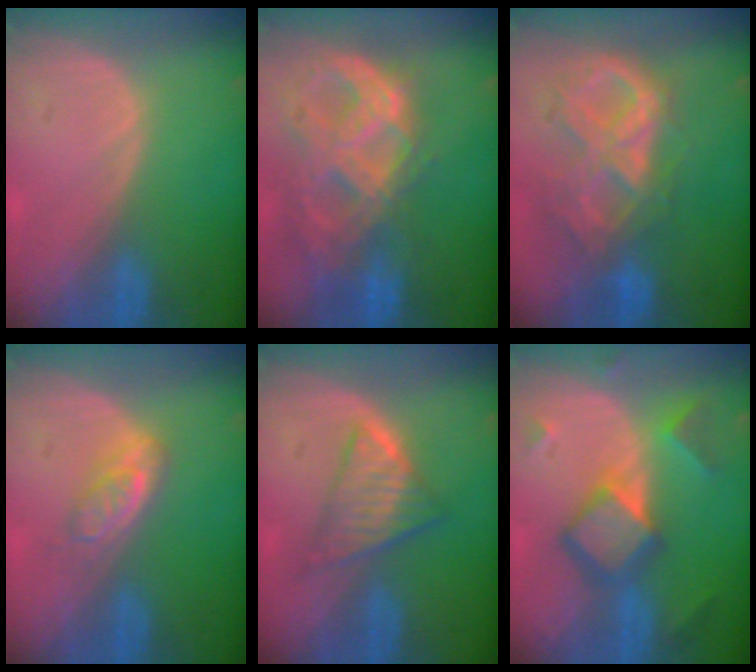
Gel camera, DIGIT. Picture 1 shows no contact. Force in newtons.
{"total": 11.4, "press": 9.7, "slide": 6.1}
{"total": 10.4, "press": 8.9, "slide": 5.5}
{"total": 3.8, "press": 3.8, "slide": 0.1}
{"total": 6.0, "press": 5.7, "slide": 2.1}
{"total": 7.9, "press": 7.9, "slide": 0.5}